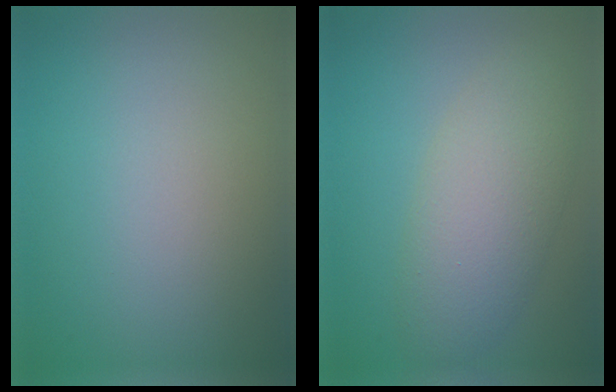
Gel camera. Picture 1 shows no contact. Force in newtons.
{"total": 5.5, "press": 5.5, "slide": 0.2}